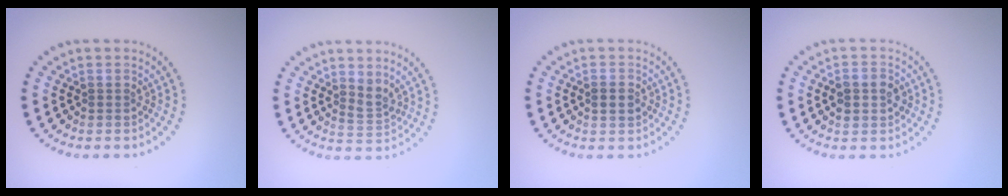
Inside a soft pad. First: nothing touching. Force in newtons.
{"total": 1.7, "press": 1.3, "slide": 1.1}
{"total": 2.0, "press": 2.0, "slide": 0.1}
{"total": 2.7, "press": 2.7, "slide": 0.1}